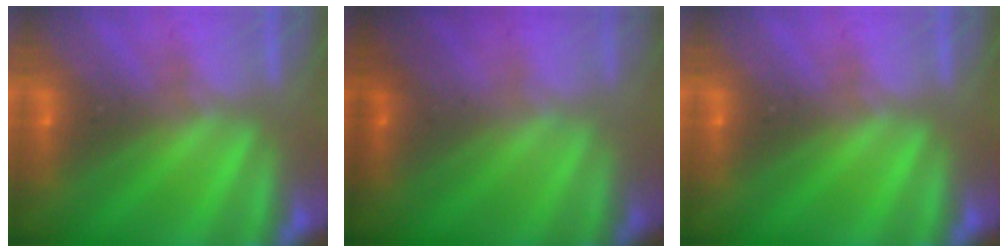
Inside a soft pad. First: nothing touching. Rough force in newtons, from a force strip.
{"total": 1.1}
{"total": 0.0}